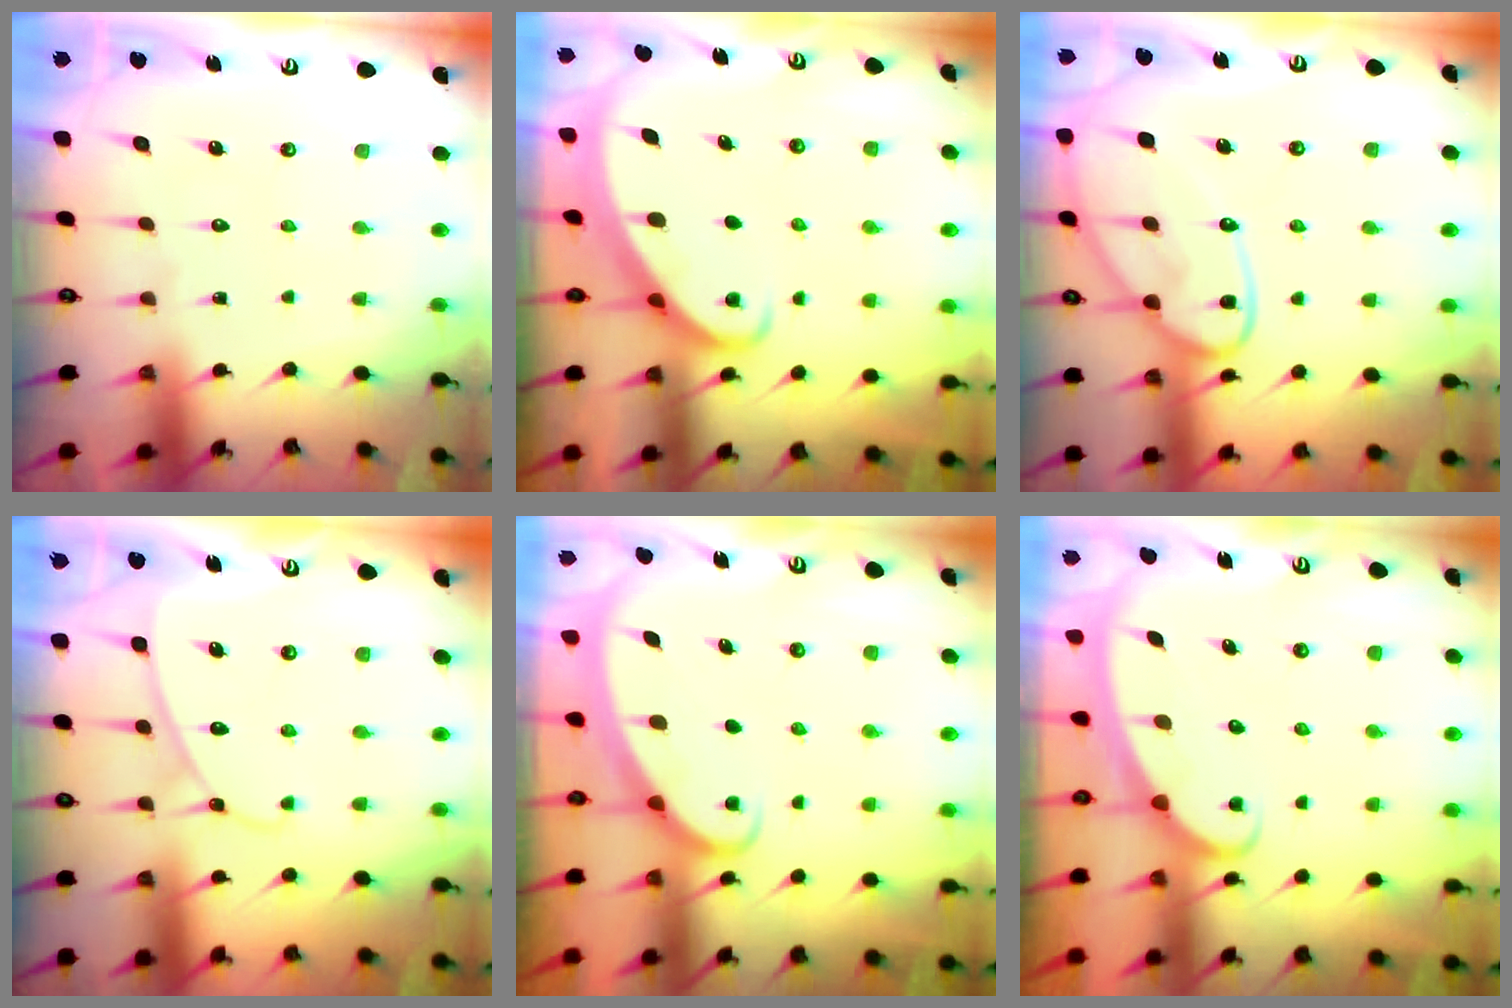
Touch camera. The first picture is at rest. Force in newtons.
{"total": 2.2, "press": 2.2, "slide": 0.3}
{"total": 13.9, "press": 13.8, "slide": 1.1}
{"total": 6.4, "press": 6.4, "slide": 0.2}
{"total": 2.2, "press": 2.2, "slide": 0.3}
{"total": 2.5, "press": 2.4, "slide": 0.4}